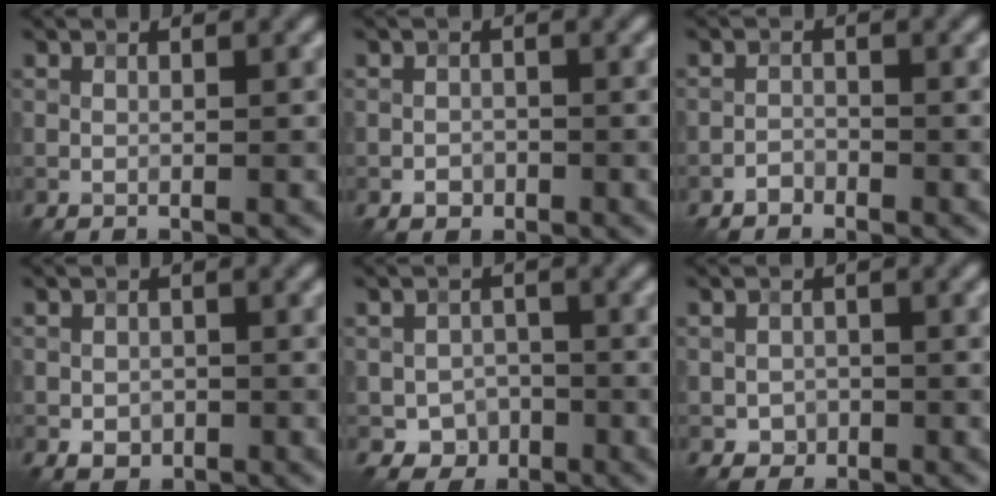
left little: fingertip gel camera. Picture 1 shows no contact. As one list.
[{"total": 1.1, "force": [-0.6, 0.9, 0.3], "torque": [0.002, 0.000, -0.012]}, {"total": 1.1, "force": [-0.9, 0.5, 0.1], "torque": [0.004, 0.004, -0.019]}, {"total": 1.7, "force": [-0.6, 1.4, 0.8], "torque": [-0.012, -0.004, -0.012]}, {"total": 2.6, "force": [-1.1, 2.2, 0.7], "torque": [0.000, 0.000, -0.020]}, {"total": 1.4, "force": [-0.5, 1.3, 0.3], "torque": [0.003, -0.001, -0.011]}]